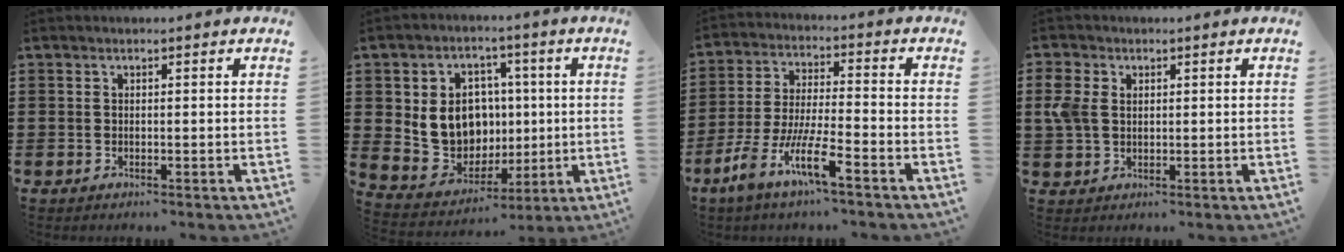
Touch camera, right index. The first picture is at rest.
{"total": 10.5, "force": [1.1, 9.2, 4.9], "torque": [-0.117, 0.008, 0.026]}
{"total": 9.3, "force": [-5.9, 1.3, 7.0], "torque": [-0.169, -0.010, -0.120]}
{"total": 3.9, "force": [1.1, 2.8, 2.5], "torque": [-0.071, 0.005, 0.014]}